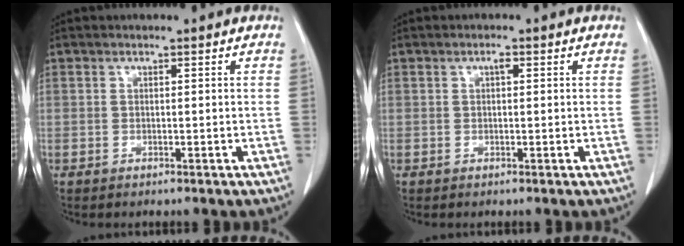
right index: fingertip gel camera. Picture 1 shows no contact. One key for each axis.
{"total": 0.9, "fx": 0.3, "fy": 0.3, "fz": 0.8, "tx": -0.013, "ty": 0.003, "tz": 0.003}